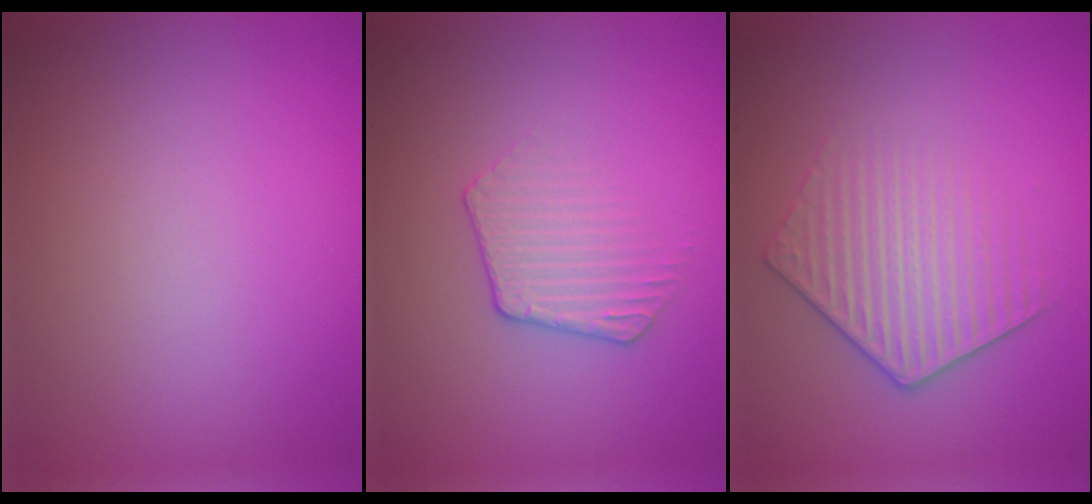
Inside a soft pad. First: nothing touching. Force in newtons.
{"total": 2.1, "press": 1.5, "slide": 1.4}
{"total": 3.9, "press": 3.4, "slide": 1.8}